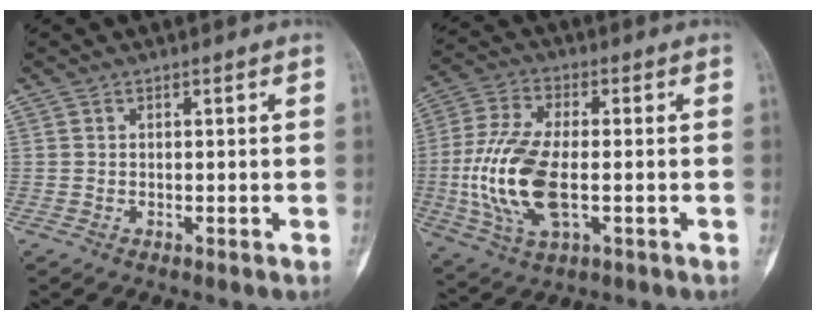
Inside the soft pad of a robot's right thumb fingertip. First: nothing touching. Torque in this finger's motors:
{"motor_torque": [2.11, 0.95, 0.99, -1.40, 0.41]}